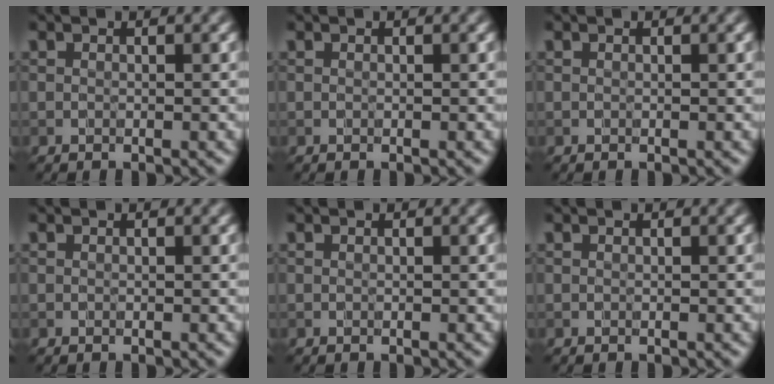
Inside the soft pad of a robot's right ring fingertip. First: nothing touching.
{"total": 0.0}
{"total": 0.0}
{"total": 0.0}
{"total": 0.0}
{"total": 0.0}